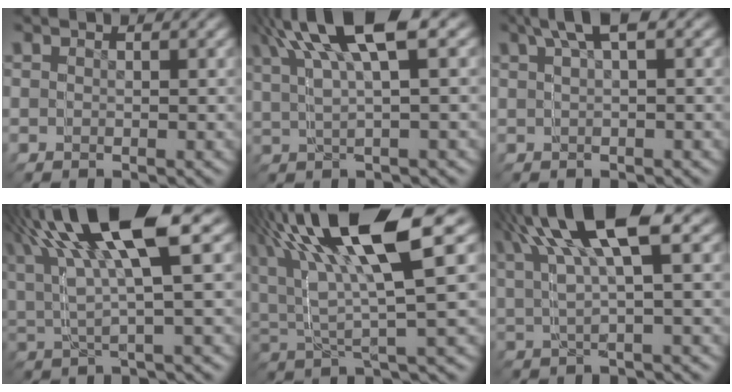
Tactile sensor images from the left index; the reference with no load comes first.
{"total": 3.9, "force": [3.5, -0.9, 1.5], "torque": [-0.040, 0.033, 0.047]}
{"total": 1.6, "force": [0.7, -1.3, 0.6], "torque": [-0.020, 0.020, 0.007]}
{"total": 5.7, "force": [4.3, 0.9, 3.8], "torque": [-0.092, 0.028, 0.065]}
{"total": 8.4, "force": [4.9, 2.6, 6.3], "torque": [-0.138, 0.038, 0.072]}
{"total": 4.7, "force": [4.2, -0.4, 2.1], "torque": [-0.054, 0.036, 0.058]}